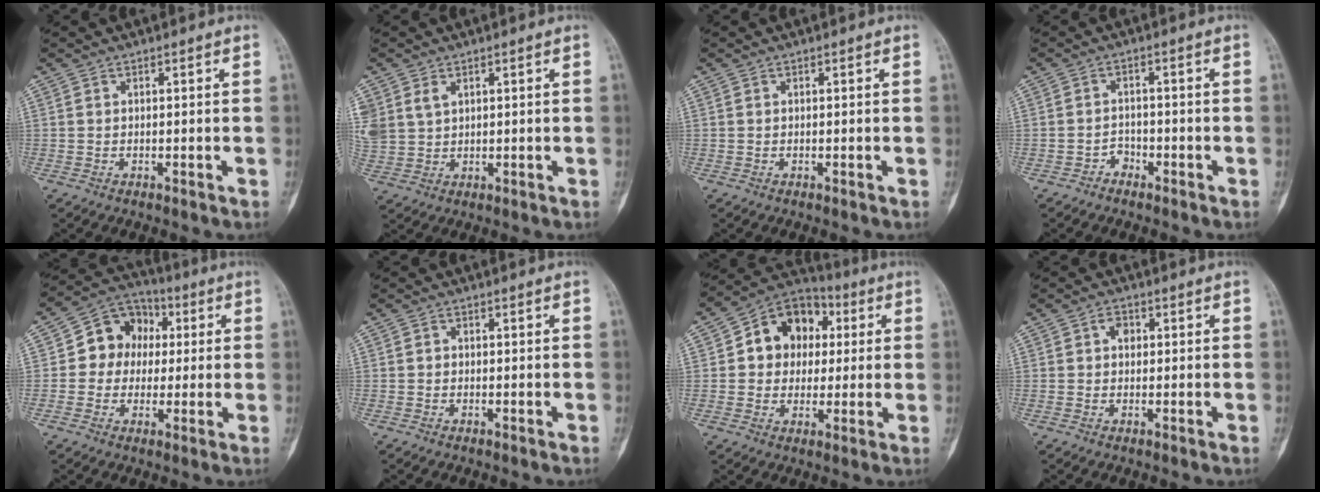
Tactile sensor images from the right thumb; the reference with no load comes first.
{"total": 7.0, "force": [2.9, 5.2, 3.7], "torque": [-0.088, 0.002, 0.072]}
{"total": 0.0}
{"total": 2.1, "force": [-1.5, 1.4, 0.3], "torque": [0.002, 0.012, -0.031]}
{"total": 10.5, "force": [1.1, 9.0, 5.2], "torque": [-0.040, 0.019, 0.005]}
{"total": 0.8, "force": [-0.3, 0.8, 0.0], "torque": [0.010, 0.004, -0.009]}
{"total": 13.0, "force": [2.2, 10.7, 7.1], "torque": [-0.058, 0.016, 0.025]}
{"total": 2.3, "force": [0.4, 1.8, 1.4], "torque": [-0.009, 0.004, 0.002]}